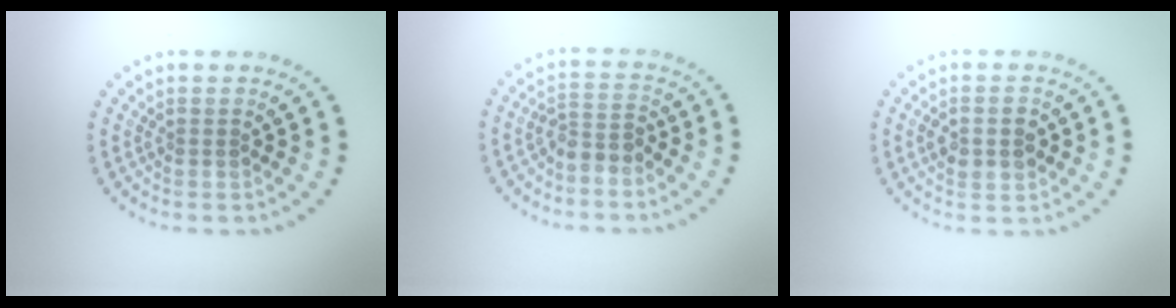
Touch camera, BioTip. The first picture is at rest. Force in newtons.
{"total": 2.2, "press": 1.8, "slide": 1.2}
{"total": 2.9, "press": 2.9, "slide": 0.0}